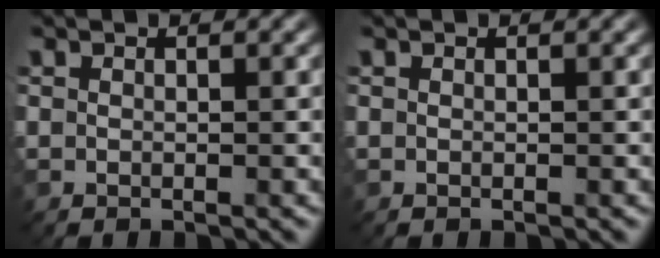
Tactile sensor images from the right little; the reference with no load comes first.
{"total": 0.0}